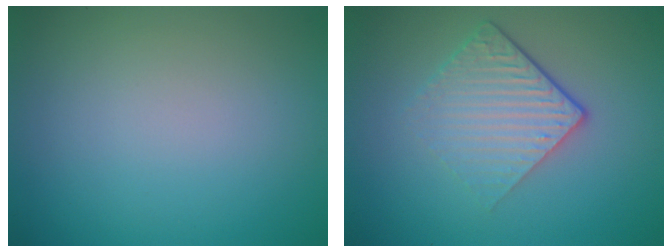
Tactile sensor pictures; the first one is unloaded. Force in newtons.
{"total": 4.4, "press": 2.9, "slide": 3.3}